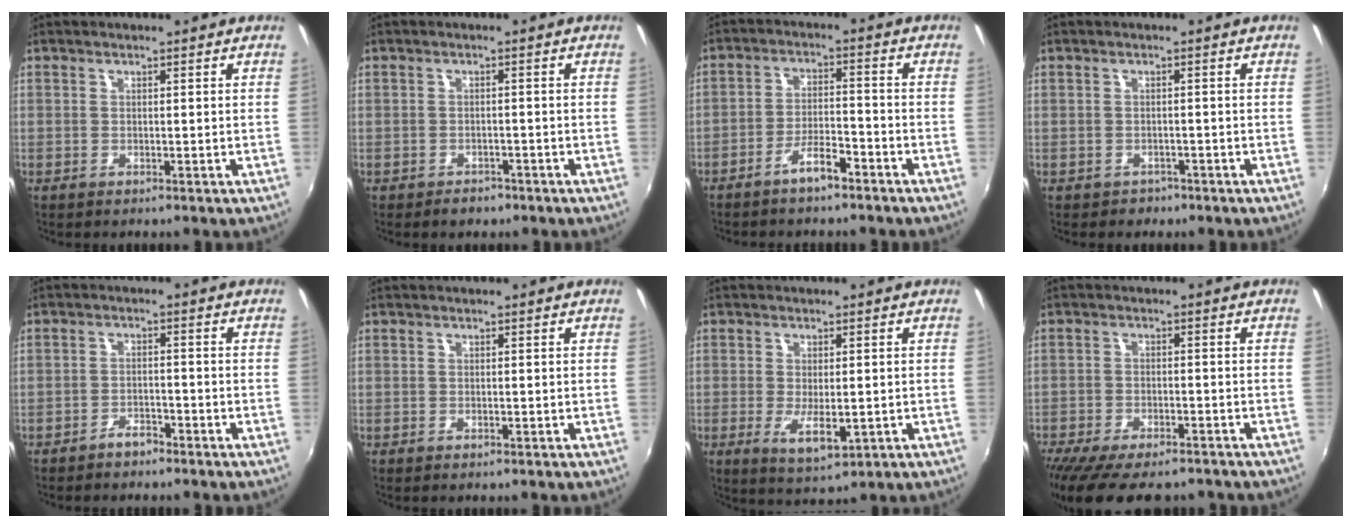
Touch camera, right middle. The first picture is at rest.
{"total": 2.7, "force": [-2.0, 1.7, 0.8], "torque": [-0.021, -0.004, -0.026]}
{"total": 5.3, "force": [-4.1, 1.3, 3.1], "torque": [-0.071, 0.006, -0.069]}
{"total": 2.2, "force": [-1.3, 1.7, 0.3], "torque": [-0.011, -0.002, -0.016]}
{"total": 2.7, "force": [-2.4, 1.0, 0.8], "torque": [-0.028, 0.005, -0.039]}
{"total": 0.0}
{"total": 5.9, "force": [-1.4, 2.5, 5.2], "torque": [-0.098, -0.018, -0.020]}
{"total": 14.6, "force": [-11.8, 4.3, 7.4], "torque": [-0.160, -0.045, -0.186]}